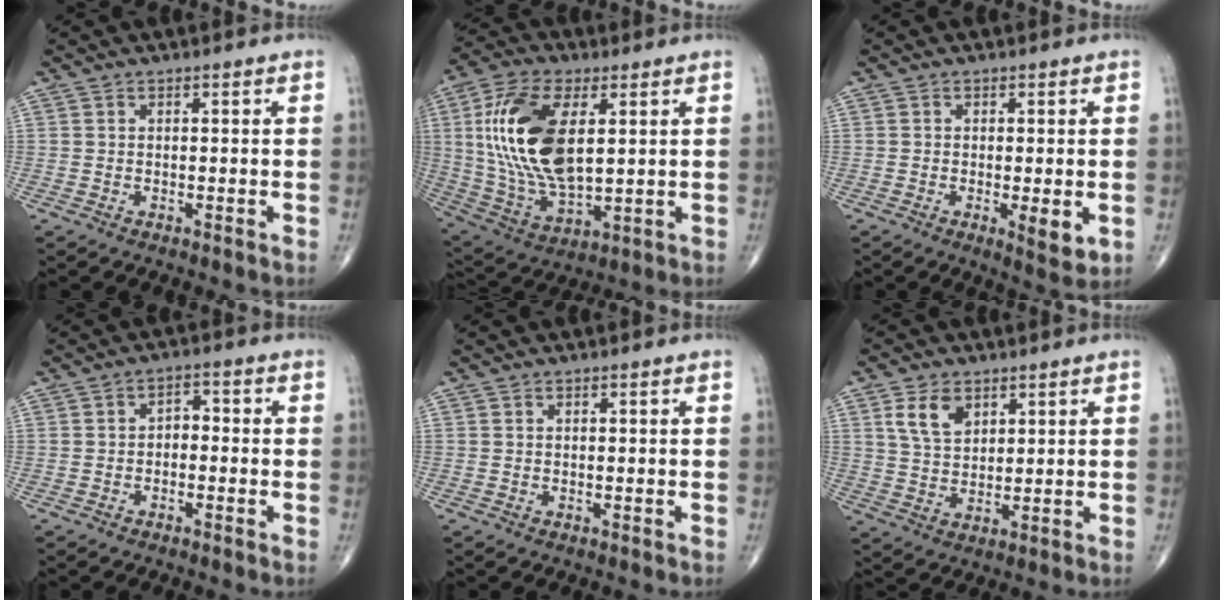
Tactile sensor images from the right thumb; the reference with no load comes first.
{"total": 20.1, "force": [4.0, 9.9, 17.0], "torque": [-0.340, -0.014, 0.077]}
{"total": 4.8, "force": [-1.0, 1.4, 4.5], "torque": [-0.067, -0.013, -0.017]}
{"total": 2.8, "force": [-0.7, 1.9, 2.0], "torque": [-0.016, 0.018, -0.022]}
{"total": 0.0}
{"total": 5.7, "force": [2.7, 3.6, 3.6], "torque": [-0.054, -0.014, 0.054]}